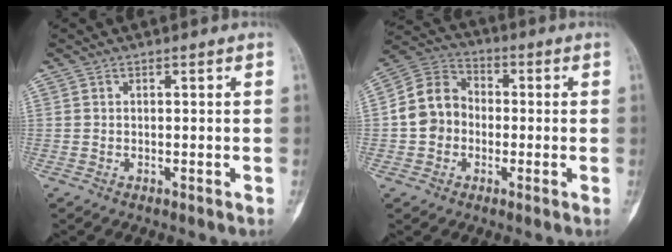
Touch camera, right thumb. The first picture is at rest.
{"total": 9.8, "force": [-1.1, 8.3, 5.1], "torque": [-0.081, 0.036, -0.034]}